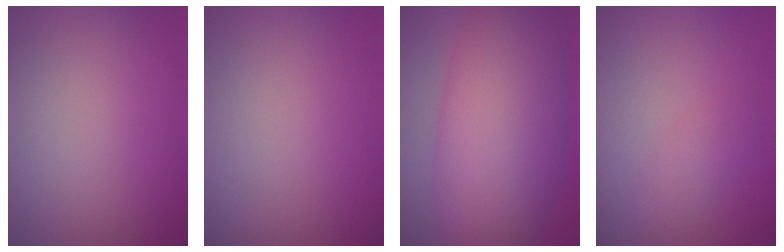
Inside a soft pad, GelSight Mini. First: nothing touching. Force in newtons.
{"total": 0.0}
{"total": 11.8, "press": 11.8, "slide": 0.1}
{"total": 0.7, "press": 0.7, "slide": 0.1}